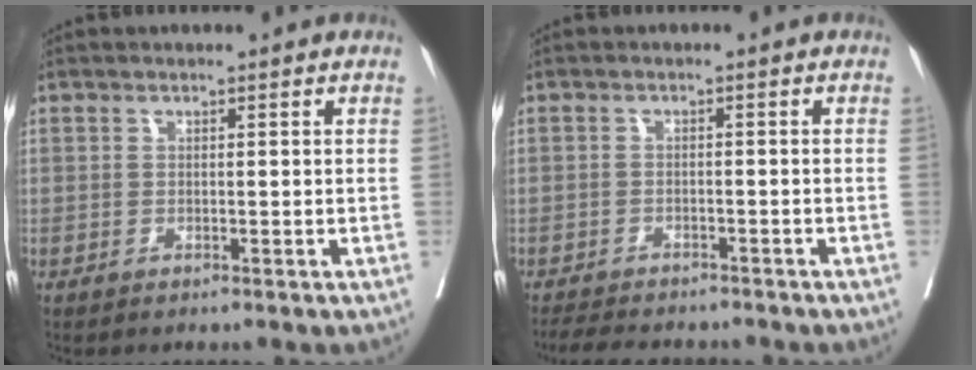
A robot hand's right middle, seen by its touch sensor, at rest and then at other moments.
{"total": 8.0, "force": [-7.2, 1.9, 2.8], "torque": [-0.041, -0.008, -0.102]}